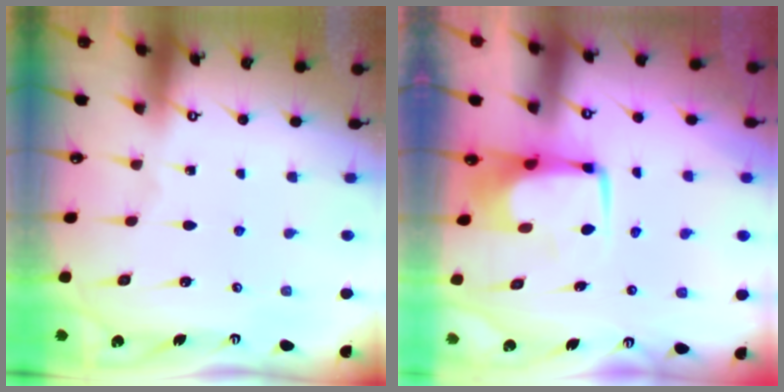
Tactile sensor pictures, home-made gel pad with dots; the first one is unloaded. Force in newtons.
{"total": 0.9, "press": 0.7, "slide": 0.4}